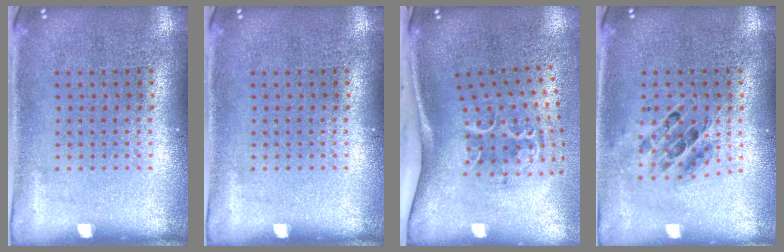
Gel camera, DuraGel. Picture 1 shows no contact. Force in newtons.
{"total": 0.0}
{"total": 2.1, "press": 1.4, "slide": 1.6}
{"total": 0.7, "press": 0.6, "slide": 0.2}